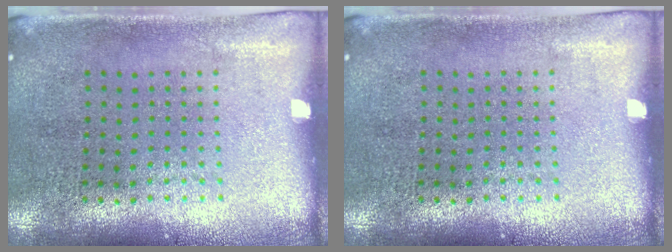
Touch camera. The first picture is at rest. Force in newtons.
{"total": 0.0}